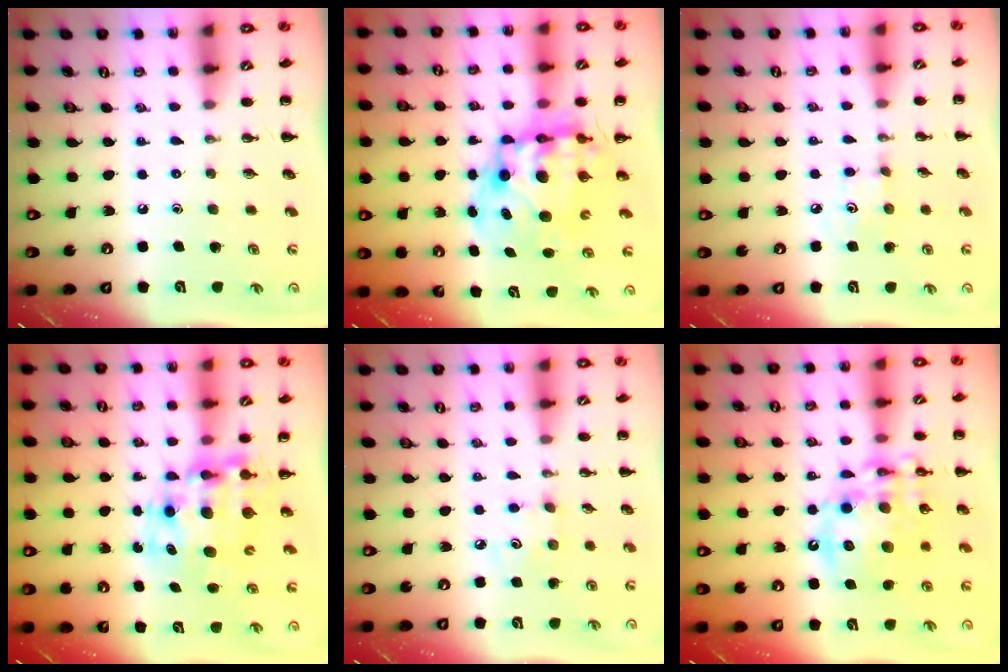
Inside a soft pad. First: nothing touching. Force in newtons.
{"total": 12.5, "press": 12.0, "slide": 3.2}
{"total": 4.8, "press": 4.6, "slide": 1.2}
{"total": 10.3, "press": 10.0, "slide": 2.8}
{"total": 4.3, "press": 4.2, "slide": 1.0}
{"total": 17.0, "press": 16.6, "slide": 3.6}